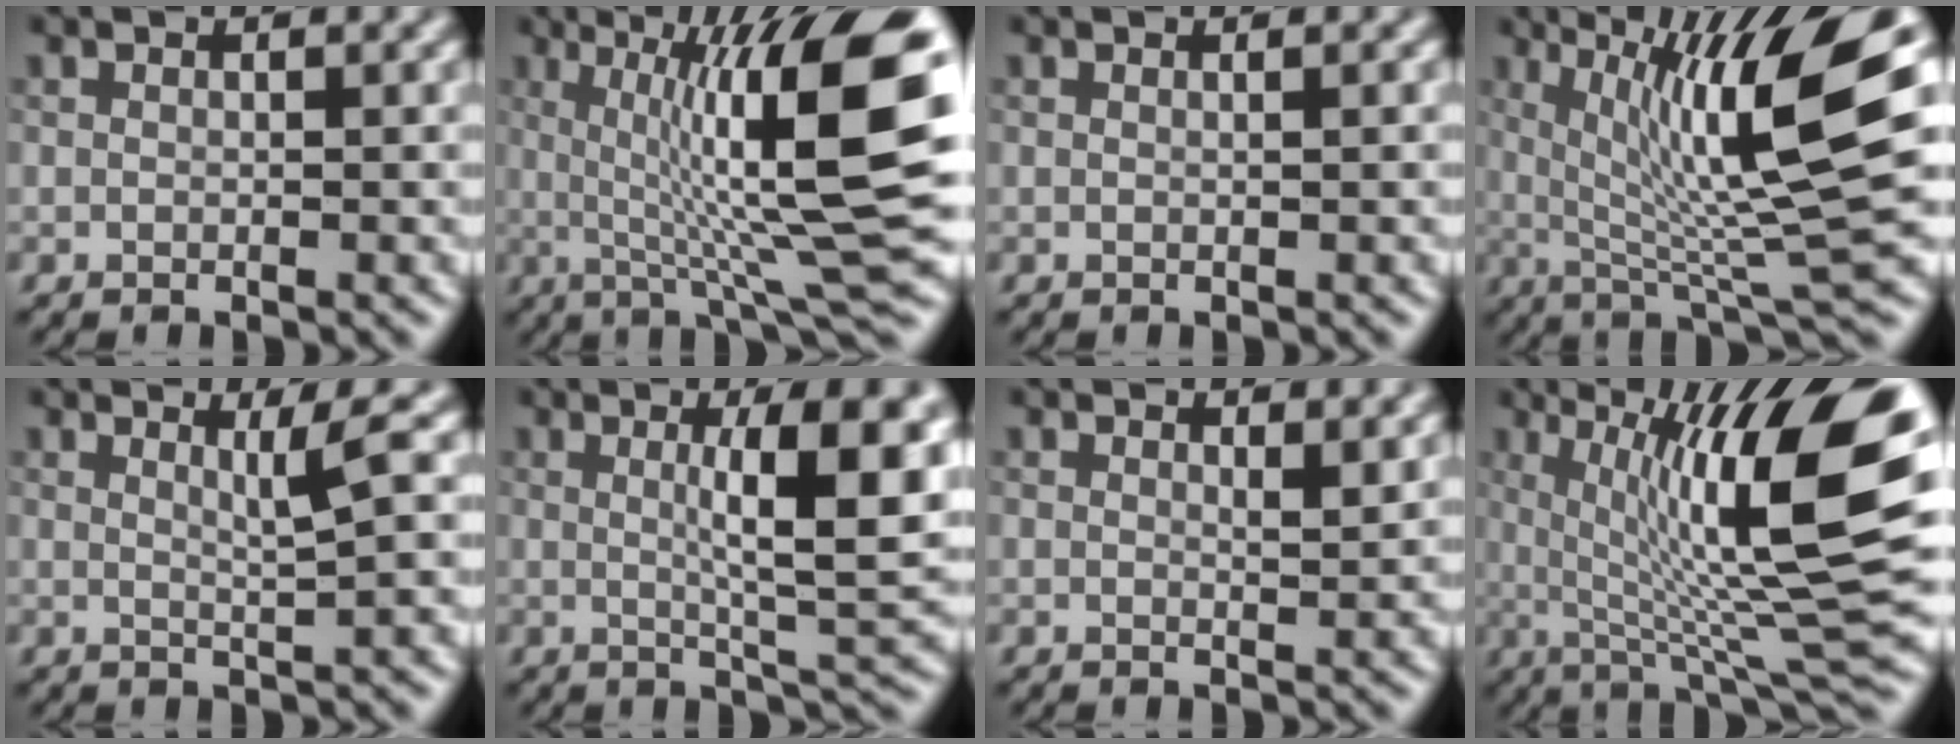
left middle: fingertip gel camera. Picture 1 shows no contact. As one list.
[{"total": 13.2, "force": [1.6, 2.2, 12.9], "torque": [-0.186, 0.011, 0.029]}, {"total": 0.9, "force": [0.3, 0.4, 0.7], "torque": [-0.004, 0.001, -0.005]}, {"total": 11.9, "force": [2.7, 2.0, 11.4], "torque": [-0.178, 0.003, 0.053]}, {"total": 2.7, "force": [0.9, 0.3, 2.5], "torque": [-0.035, 0.004, 0.014]}, {"total": 8.3, "force": [1.5, 1.5, 8.0], "torque": [-0.109, -0.002, 0.025]}, {"total": 1.2, "force": [0.8, 0.2, 0.8], "torque": [-0.010, -0.002, 0.012]}, {"total": 14.1, "force": [2.6, 3.1, 13.5], "torque": [-0.194, 0.010, 0.044]}]